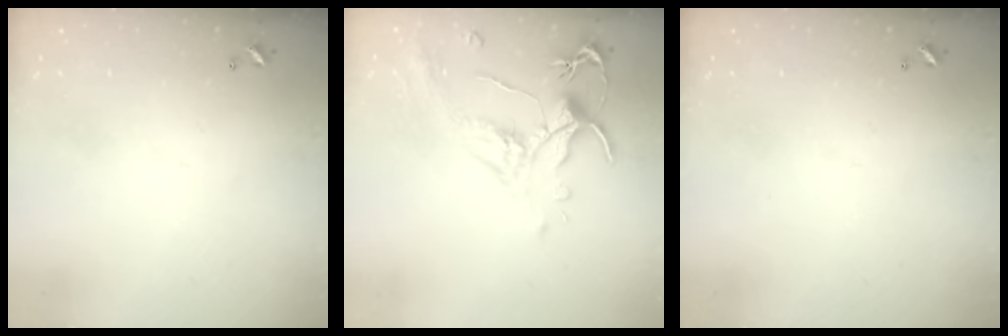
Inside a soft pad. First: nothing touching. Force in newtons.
{"total": 1.5, "press": 1.0, "slide": 1.1}
{"total": 0.0}